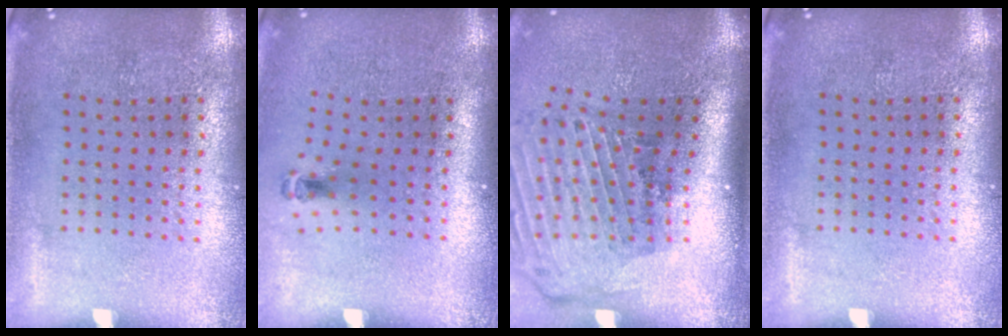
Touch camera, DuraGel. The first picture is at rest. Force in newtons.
{"total": 0.6, "press": 0.3, "slide": 0.5}
{"total": 3.0, "press": 2.1, "slide": 2.2}
{"total": 0.0}